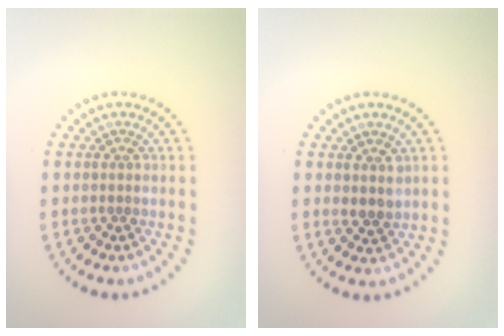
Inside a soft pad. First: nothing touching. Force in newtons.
{"total": 1.9, "press": 1.7, "slide": 0.9}